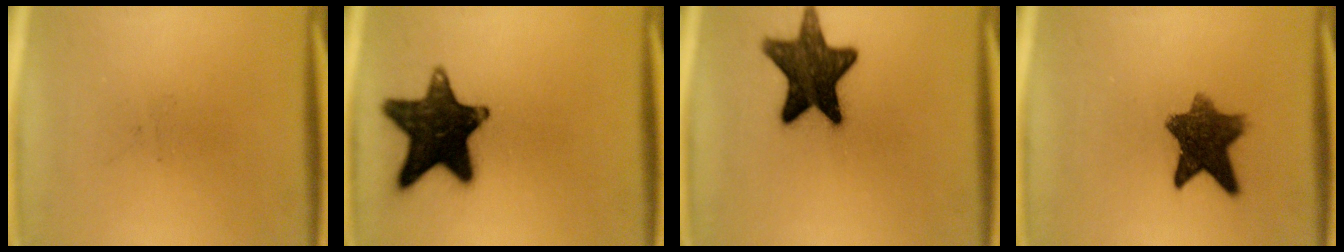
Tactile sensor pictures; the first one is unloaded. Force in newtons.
{"total": 16.8}
{"total": 14.5}
{"total": 9.5}